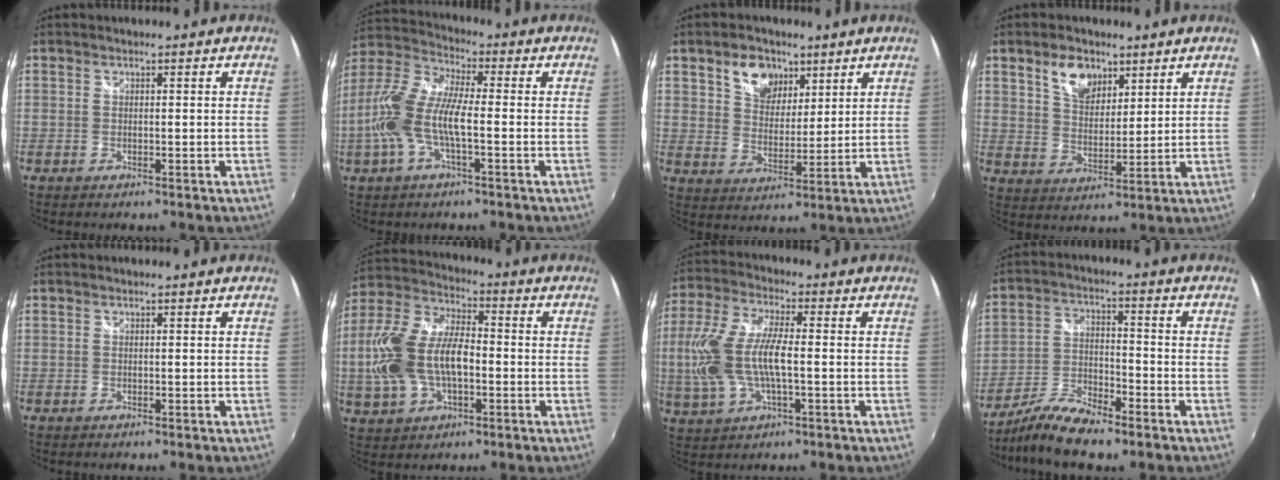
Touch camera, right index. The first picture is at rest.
{"total": 13.5, "force": [-2.6, 4.3, 12.5], "torque": [-0.265, 0.002, -0.057]}
{"total": 8.5, "force": [4.9, 5.7, 3.9], "torque": [-0.065, 0.015, 0.087]}
{"total": 7.7, "force": [4.6, 4.5, 4.1], "torque": [-0.067, 0.010, 0.085]}
{"total": 0.0}
{"total": 17.0, "force": [-2.2, 9.5, 13.9], "torque": [-0.303, 0.010, -0.037]}
{"total": 13.9, "force": [-1.2, 5.7, 12.6], "torque": [-0.270, 0.002, -0.023]}
{"total": 10.1, "force": [-8.0, 2.5, 5.7], "torque": [-0.122, -0.008, -0.156]}